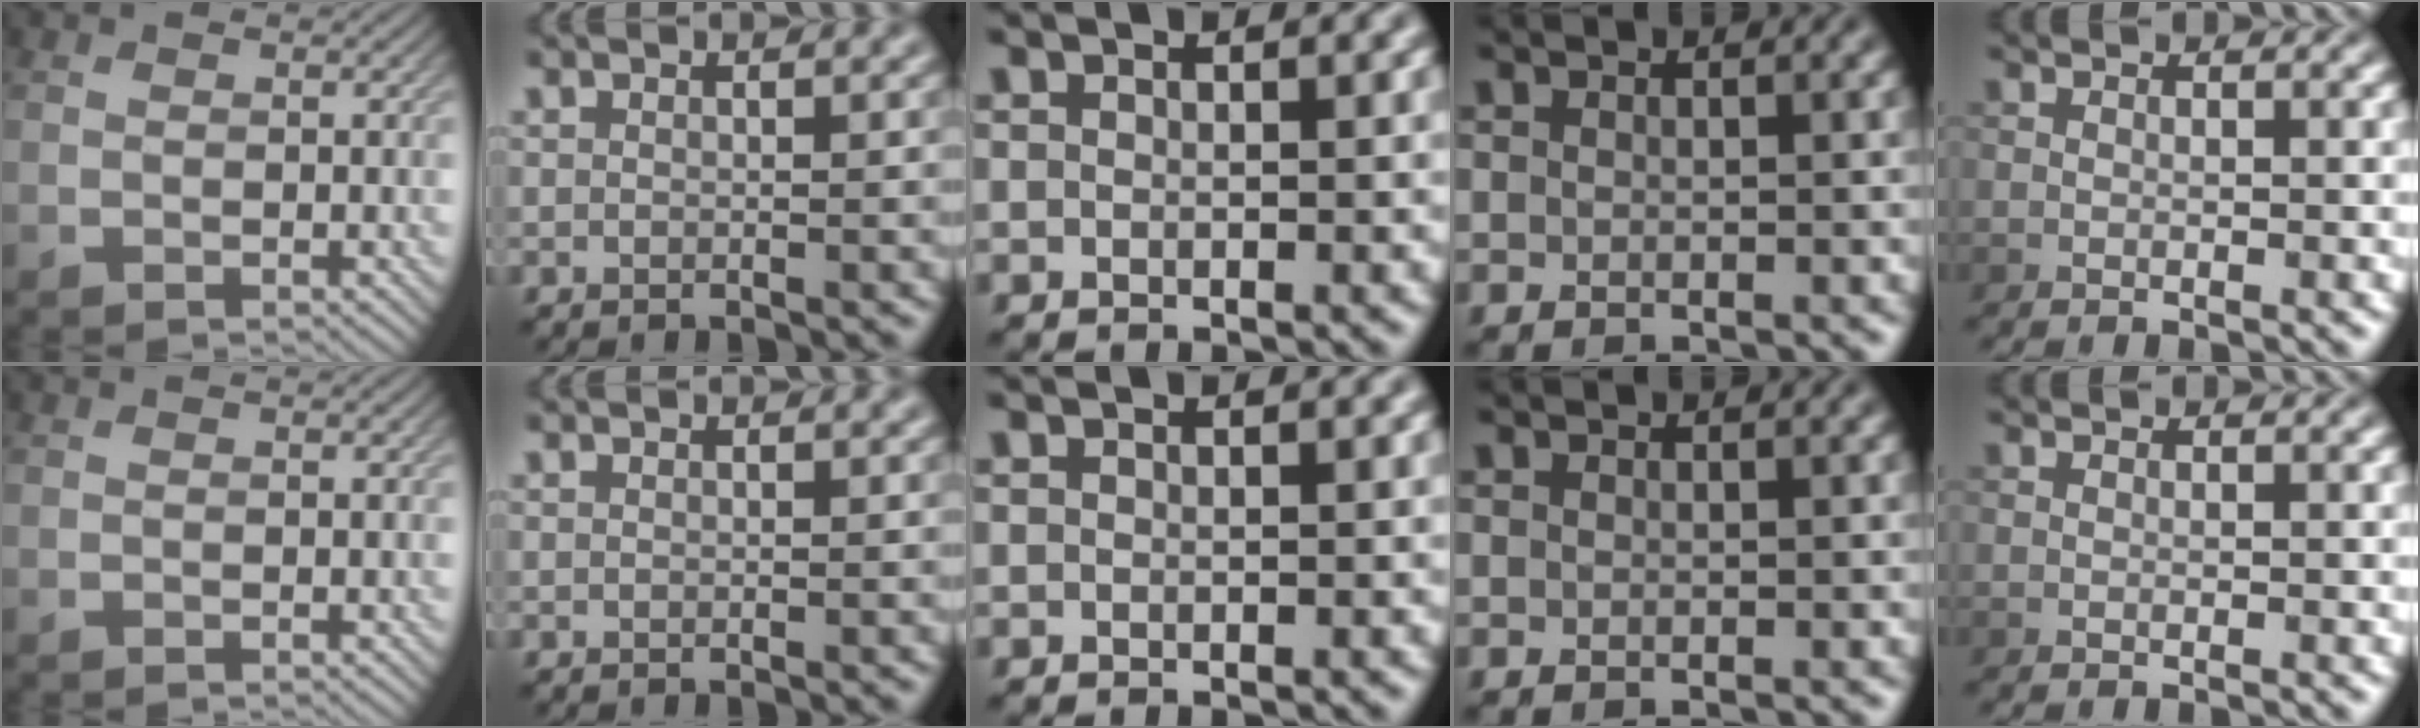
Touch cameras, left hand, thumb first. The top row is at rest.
{}